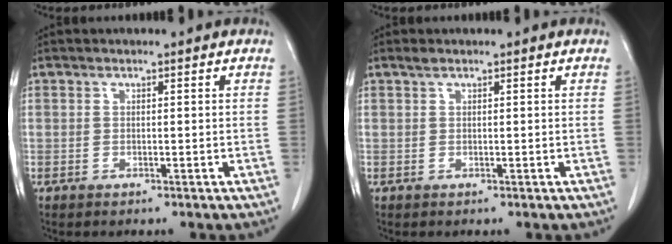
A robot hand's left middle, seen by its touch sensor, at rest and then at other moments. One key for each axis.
{"total": 0.6, "fx": 0.5, "fy": 0.1, "fz": 0.3, "tx": -0.012, "ty": 0.006, "tz": 0.012}